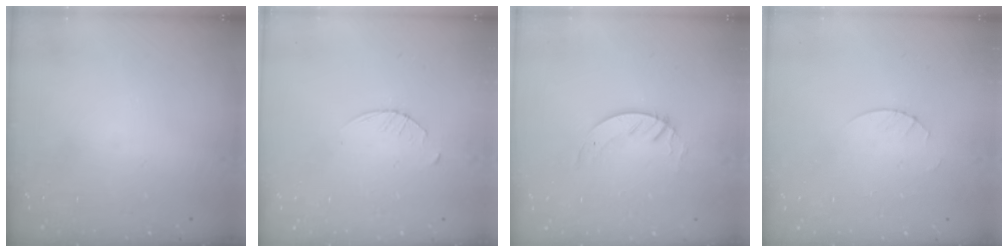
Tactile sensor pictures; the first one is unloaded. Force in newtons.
{"total": 2.9, "press": 2.9, "slide": 0.4}
{"total": 3.1, "press": 3.1, "slide": 0.2}
{"total": 1.9, "press": 1.9, "slide": 0.2}